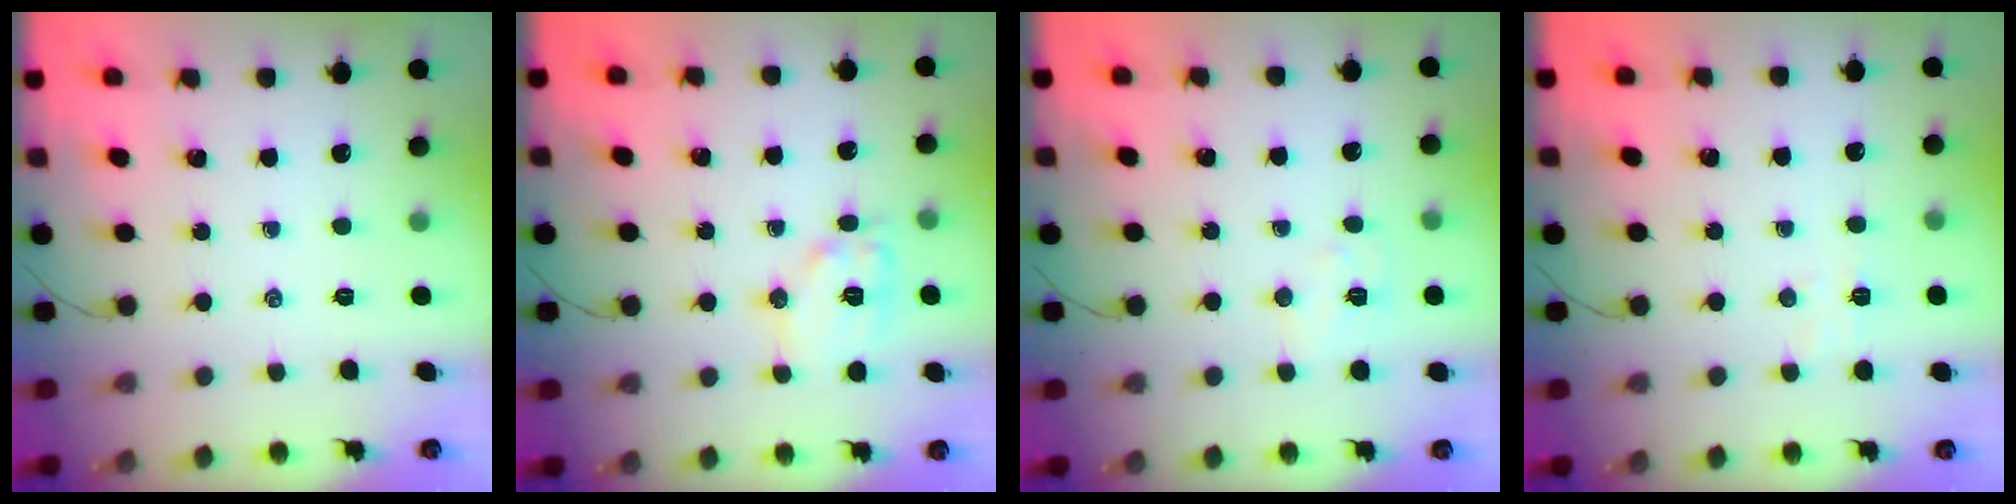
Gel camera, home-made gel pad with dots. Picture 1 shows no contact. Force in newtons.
{"total": 10.7, "press": 10.7, "slide": 0.4}
{"total": 5.6, "press": 5.6, "slide": 0.7}
{"total": 3.0, "press": 2.9, "slide": 0.8}